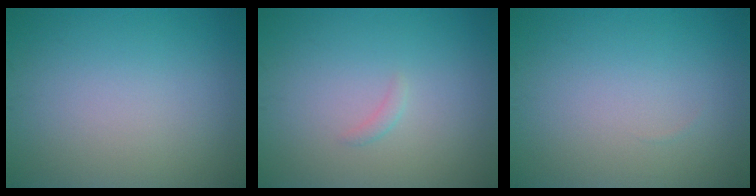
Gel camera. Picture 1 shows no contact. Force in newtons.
{"total": 0.6, "press": 0.6, "slide": 0.1}
{"total": 0.0}